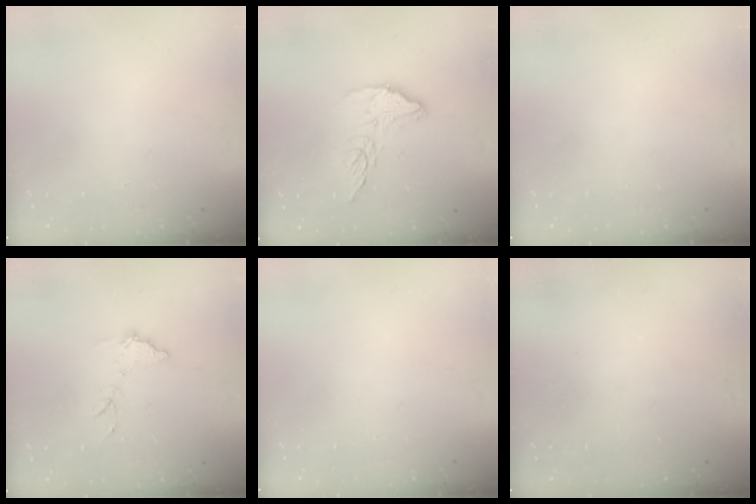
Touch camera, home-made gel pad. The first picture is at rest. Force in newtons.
{"total": 11.4, "press": 11.4, "slide": 0.9}
{"total": 0.0}
{"total": 8.4, "press": 8.4, "slide": 0.2}
{"total": 0.0}
{"total": 3.0, "press": 3.0, "slide": 0.1}